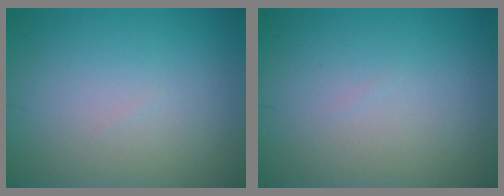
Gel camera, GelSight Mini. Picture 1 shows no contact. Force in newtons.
{"total": 0.0}